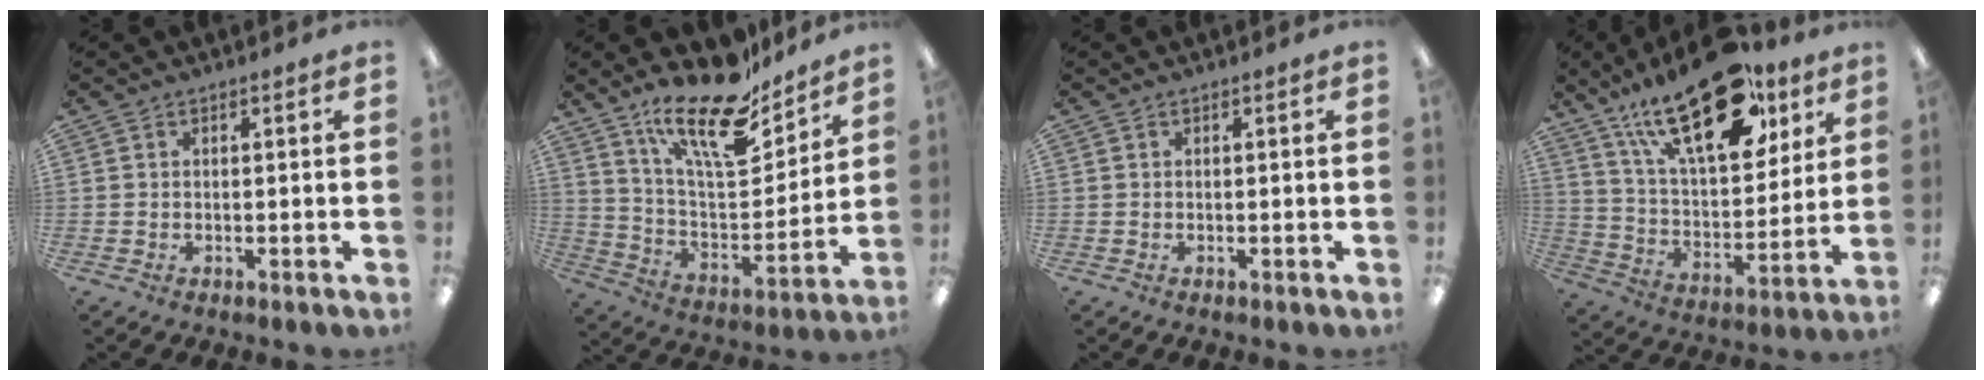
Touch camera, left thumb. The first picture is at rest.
{"total": 20.8, "force": [15.3, 7.4, 12.0], "torque": [-0.204, -0.099, 0.263]}
{"total": 0.0}
{"total": 27.0, "force": [16.4, 12.1, 17.7], "torque": [-0.279, -0.083, 0.280]}